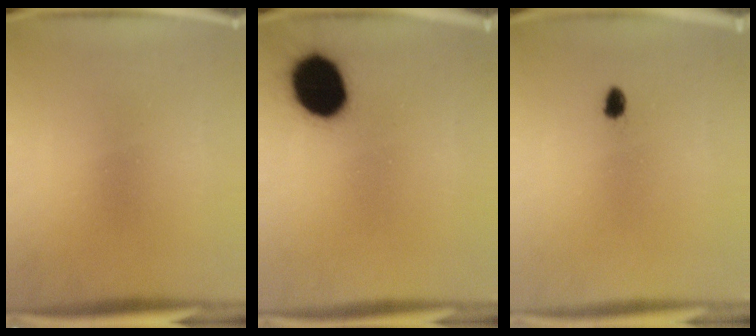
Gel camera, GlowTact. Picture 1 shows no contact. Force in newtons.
{"total": 15.8}
{"total": 1.4}